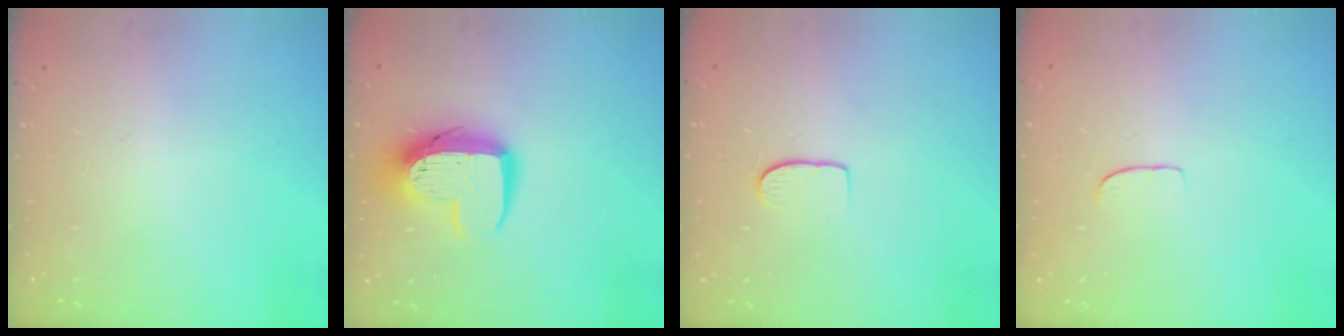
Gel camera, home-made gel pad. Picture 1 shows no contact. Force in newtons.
{"total": 11.0, "press": 10.9, "slide": 0.9}
{"total": 6.6, "press": 6.6, "slide": 0.7}
{"total": 5.0, "press": 4.9, "slide": 0.5}